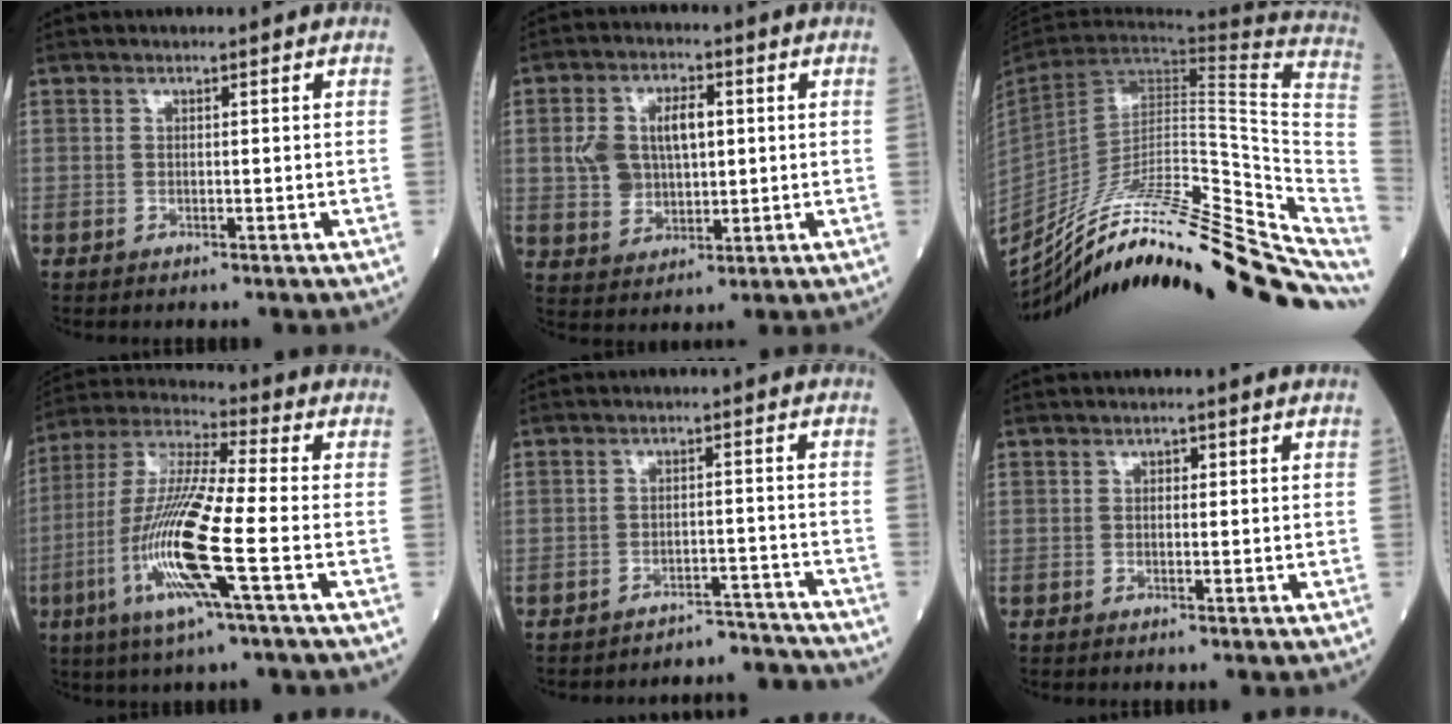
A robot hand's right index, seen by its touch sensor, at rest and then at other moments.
{"total": 8.7, "force": [1.4, 5.5, 6.6], "torque": [-0.130, 0.022, 0.037]}
{"total": 33.1, "force": [-25.3, 5.0, 20.8], "torque": [-0.221, -0.015, -0.371]}
{"total": 15.9, "force": [-4.8, 0.4, 15.2], "torque": [-0.319, -0.014, -0.100]}
{"total": 7.0, "force": [-6.6, -0.5, -2.3], "torque": [0.039, 0.021, -0.093]}
{"total": 0.7, "force": [0.2, 0.5, 0.5], "torque": [-0.005, 0.002, 0.000]}